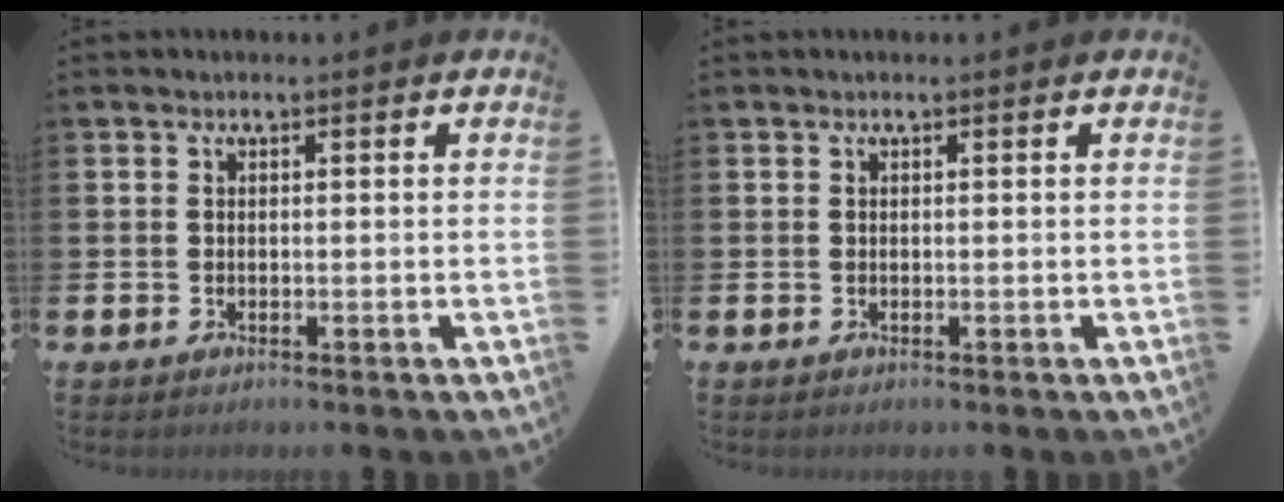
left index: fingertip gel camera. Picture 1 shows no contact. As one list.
[{"total": 0.0}]